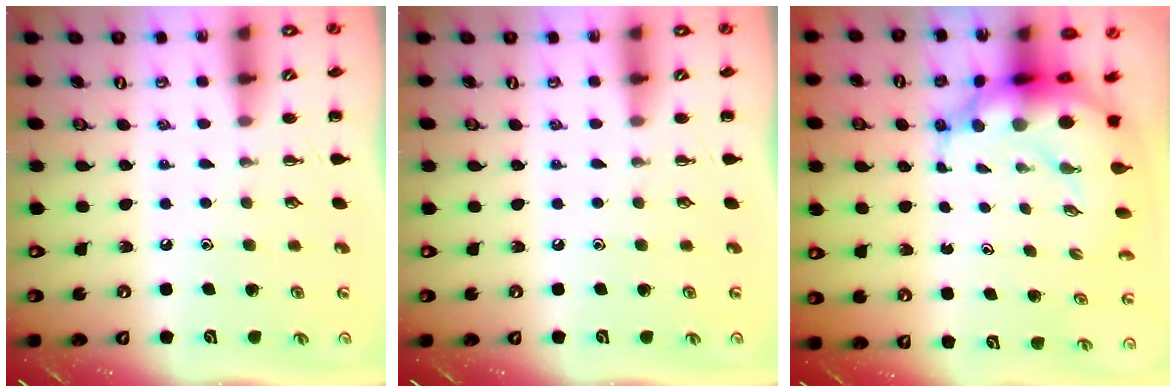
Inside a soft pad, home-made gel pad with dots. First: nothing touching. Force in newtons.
{"total": 0.0}
{"total": 10.6, "press": 10.3, "slide": 2.5}